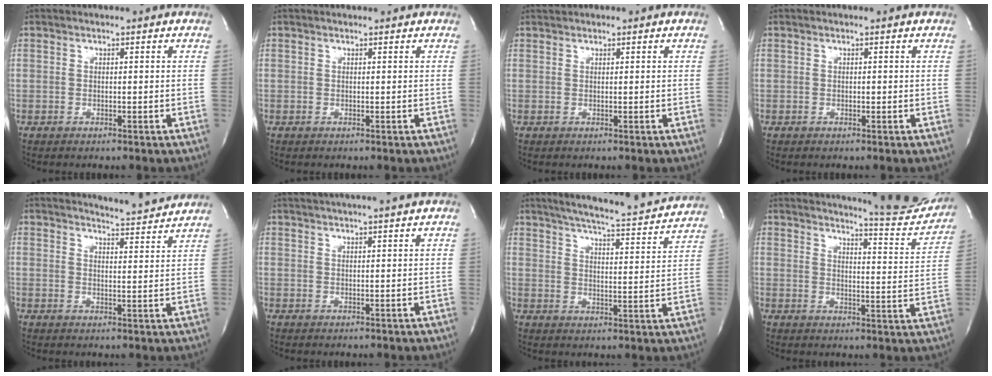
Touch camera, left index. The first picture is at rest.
{"total": 1.3, "force": [1.2, 0.3, 0.1], "torque": [-0.011, 0.008, 0.014]}
{"total": 0.0}
{"total": 0.5, "force": [0.4, 0.3, 0.1], "torque": [-0.008, 0.005, 0.005]}
{"total": 7.0, "force": [6.9, -0.7, 0.5], "torque": [-0.025, -0.018, 0.089]}
{"total": 10.7, "force": [9.7, -0.8, 4.4], "torque": [-0.080, 0.015, 0.128]}
{"total": 18.4, "force": [17.0, 1.2, 7.0], "torque": [-0.110, -0.033, 0.217]}
{"total": 17.2, "force": [16.6, 0.5, 4.7], "torque": [-0.073, -0.094, 0.194]}